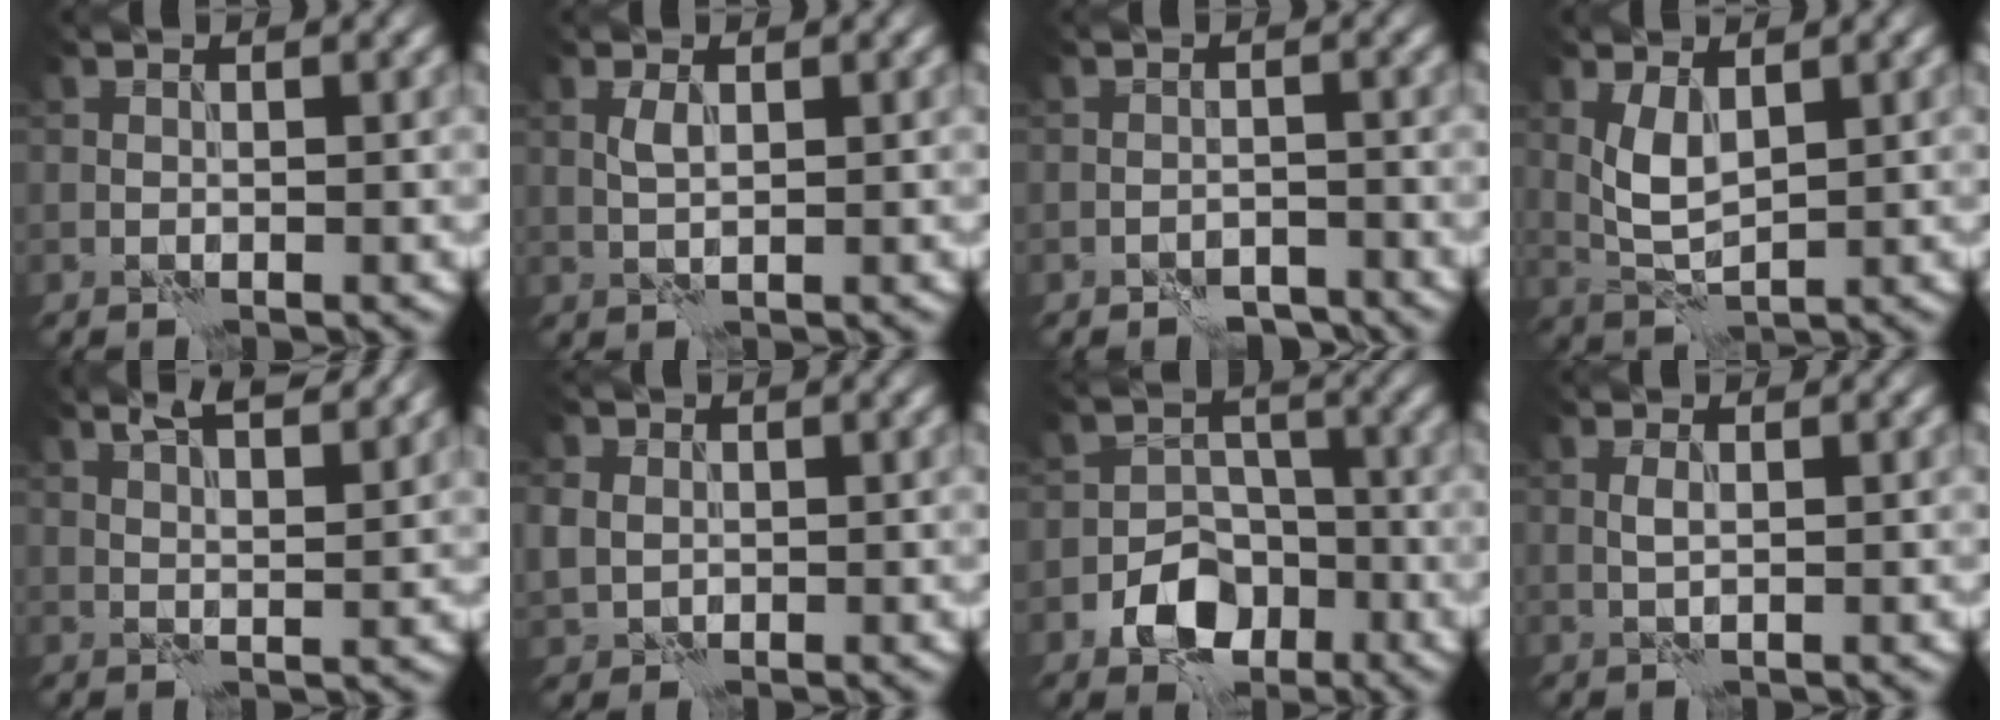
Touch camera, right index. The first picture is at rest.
{"total": 1.3, "force": [0.4, 0.4, 1.2], "torque": [-0.028, 0.004, 0.008]}
{"total": 2.5, "force": [-2.2, 1.0, 0.7], "torque": [-0.006, 0.003, -0.037]}
{"total": 3.2, "force": [1.0, 1.4, 2.7], "torque": [-0.063, -0.001, 0.023]}
{"total": 5.7, "force": [4.1, 1.5, 3.7], "torque": [-0.047, 0.020, 0.044]}
{"total": 2.7, "force": [0.4, 2.4, 1.2], "torque": [-0.031, 0.011, 0.006]}
{"total": 5.6, "force": [-2.8, 3.9, 2.8], "torque": [-0.039, -0.004, -0.052]}
{"total": 0.9, "force": [0.1, 0.2, 0.9], "torque": [-0.020, 0.002, 0.002]}